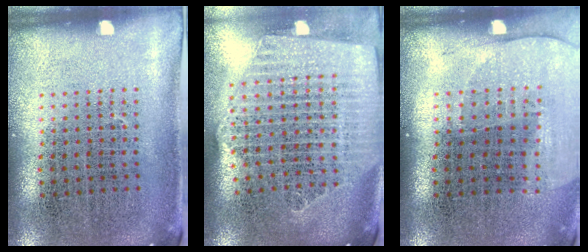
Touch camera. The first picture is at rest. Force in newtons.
{"total": 2.4, "press": 2.2, "slide": 1.2}
{"total": 1.4, "press": 1.3, "slide": 0.5}